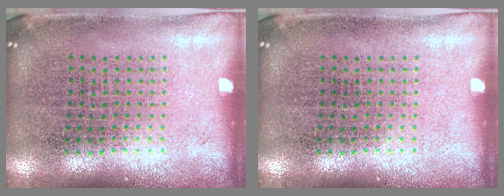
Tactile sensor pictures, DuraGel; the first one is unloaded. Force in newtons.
{"total": 0.0}